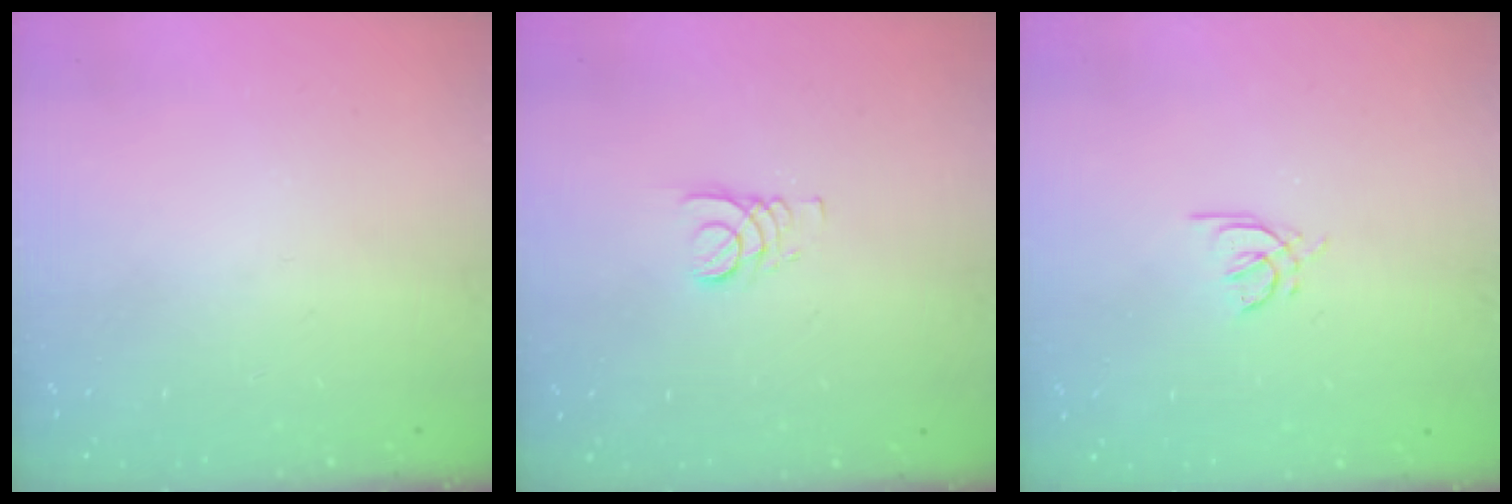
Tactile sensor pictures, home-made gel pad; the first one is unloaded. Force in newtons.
{"total": 2.7, "press": 2.7, "slide": 0.3}
{"total": 2.8, "press": 2.7, "slide": 0.8}